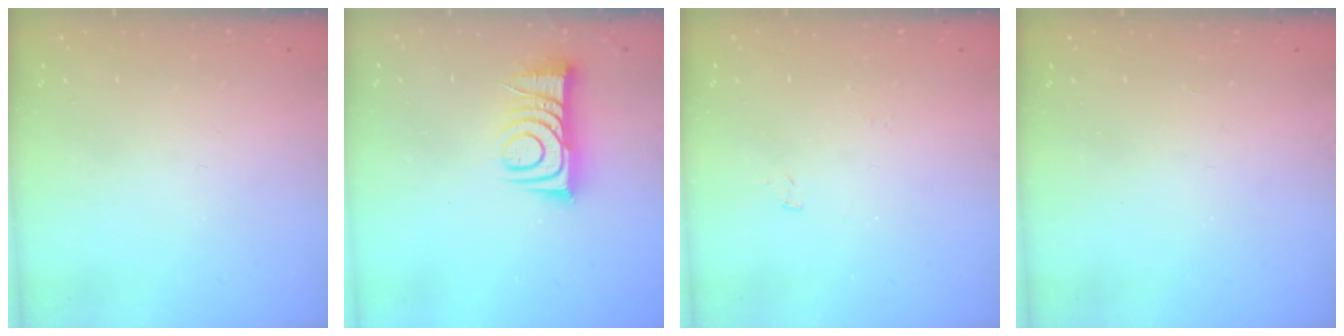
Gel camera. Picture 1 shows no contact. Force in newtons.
{"total": 9.3, "press": 9.3, "slide": 0.6}
{"total": 4.1, "press": 4.1, "slide": 0.4}
{"total": 3.4, "press": 3.3, "slide": 0.5}